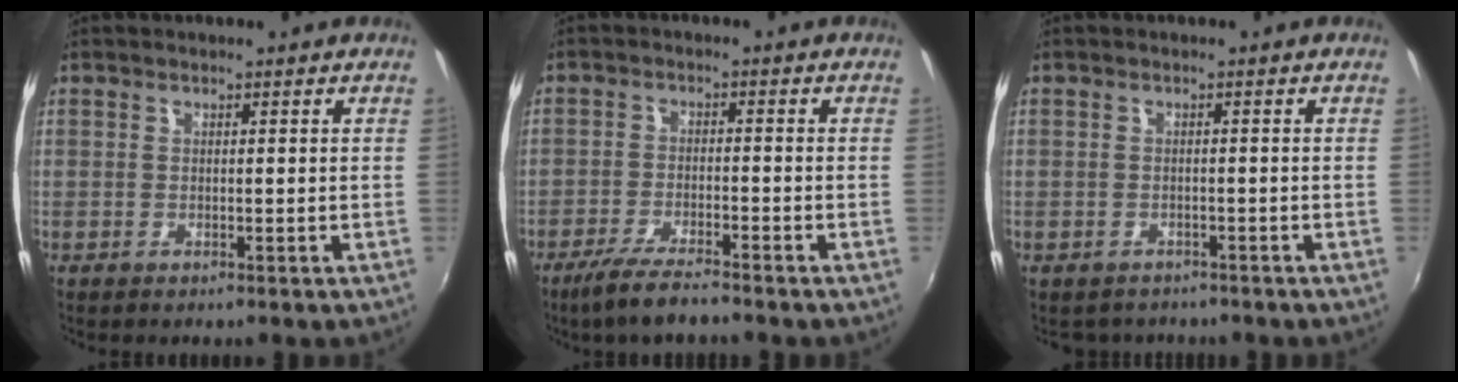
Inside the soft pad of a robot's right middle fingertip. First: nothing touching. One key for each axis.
{"total": 6.8, "fx": -5.5, "fy": 0.6, "fz": 3.8, "tx": -0.094, "ty": -0.014, "tz": -0.101}
{"total": 2.9, "fx": -2.4, "fy": 1.6, "fz": 0.4, "tx": -0.015, "ty": -0.009, "tz": -0.033}